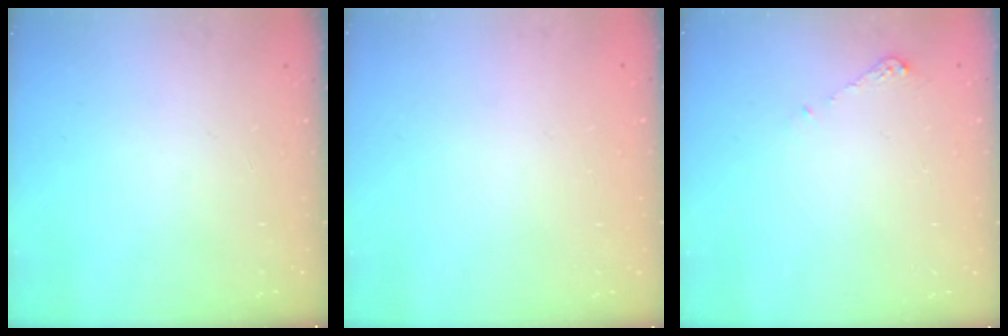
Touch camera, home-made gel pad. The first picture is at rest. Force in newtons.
{"total": 0.0}
{"total": 4.6, "press": 4.6, "slide": 0.6}